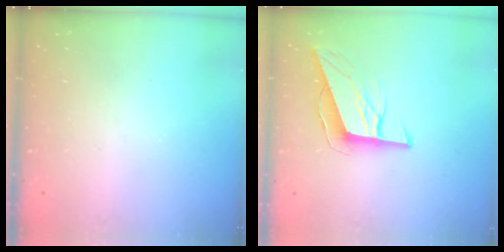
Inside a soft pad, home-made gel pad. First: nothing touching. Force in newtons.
{"total": 10.3, "press": 9.8, "slide": 3.0}